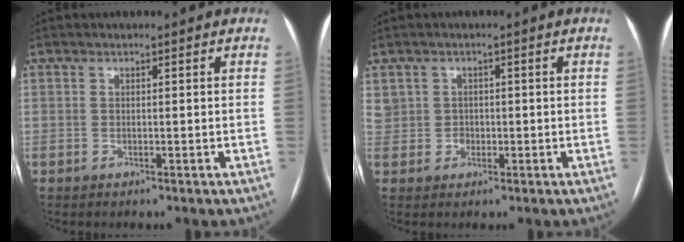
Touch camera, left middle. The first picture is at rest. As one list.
[{"total": 3.9, "force": [0.5, 3.9, 0.4], "torque": [-0.007, 0.013, 0.019]}]